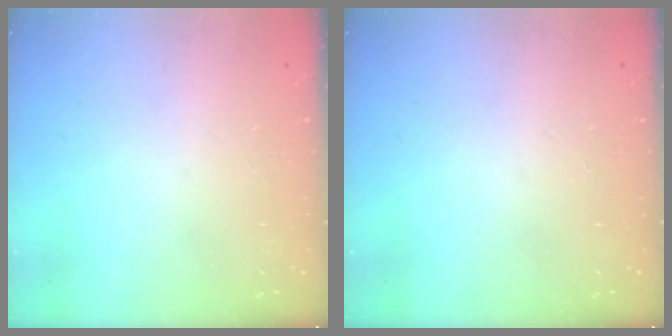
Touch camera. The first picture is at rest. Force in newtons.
{"total": 0.0}